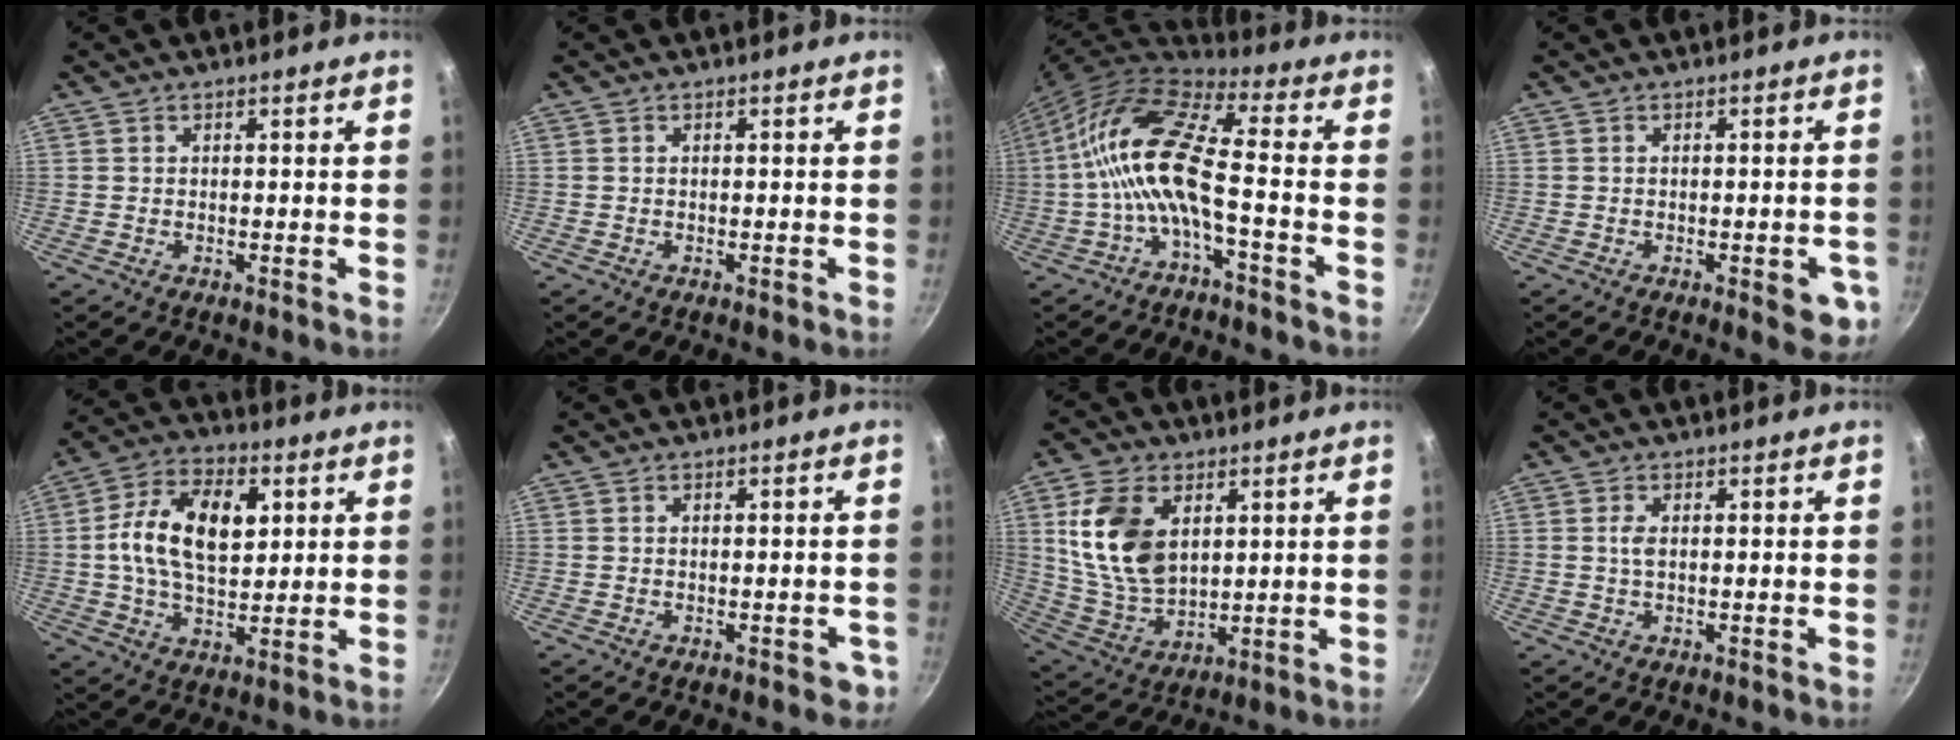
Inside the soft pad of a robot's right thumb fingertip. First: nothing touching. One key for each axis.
{"total": 0.0}
{"total": 13.8, "fx": -2.6, "fy": 4.3, "fz": 12.9, "tx": -0.271, "ty": 0.041, "tz": -0.064}
{"total": 5.5, "fx": -1.9, "fy": 2.1, "fz": 4.7, "tx": -0.043, "ty": -0.002, "tz": -0.024}
{"total": 14.9, "fx": 2.8, "fy": 9.0, "fz": 11.6, "tx": -0.186, "ty": 0.006, "tz": 0.038}
{"total": 2.2, "fx": -1.0, "fy": 1.3, "fz": 1.5, "tx": -0.003, "ty": 0.014, "tz": -0.002}
{"total": 15.3, "fx": 4.2, "fy": 9.7, "fz": 11.0, "tx": -0.191, "ty": -0.021, "tz": 0.094}
{"total": 1.7, "fx": 0.2, "fy": 0.8, "fz": 1.5, "tx": -0.031, "ty": 0.001, "tz": 0.003}